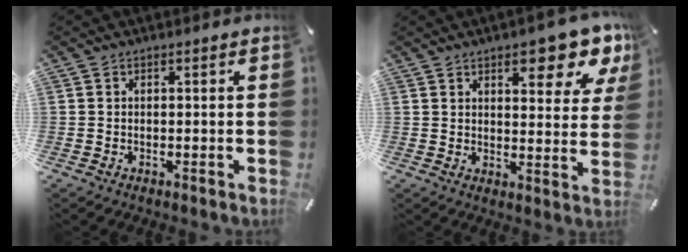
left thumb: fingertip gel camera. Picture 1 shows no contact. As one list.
[{"total": 11.0, "force": [7.4, 4.1, 7.1], "torque": [-0.082, -0.045, 0.121]}]